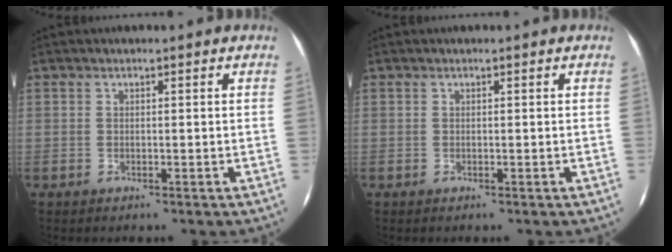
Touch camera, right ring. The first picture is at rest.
{"total": 0.0}